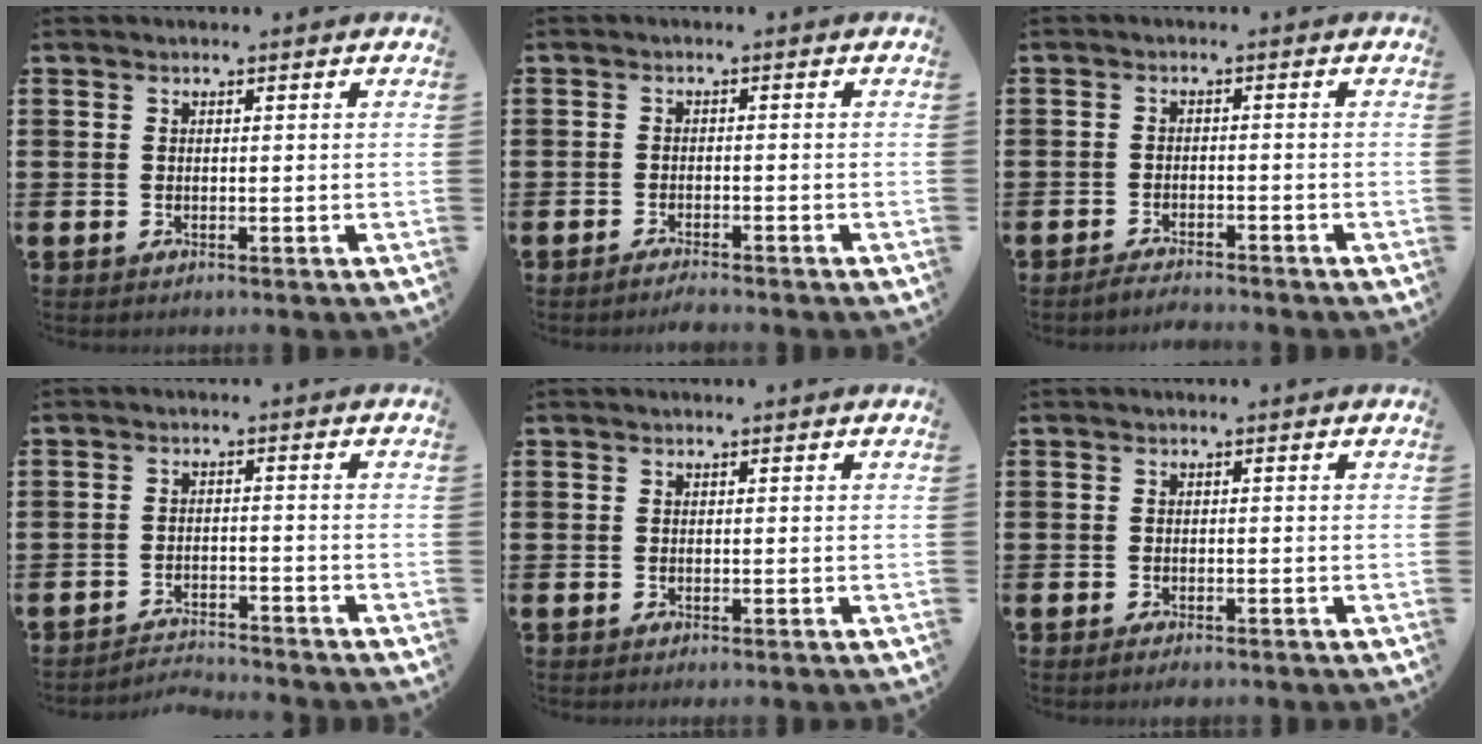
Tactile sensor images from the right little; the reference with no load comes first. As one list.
[{"total": 1.7, "force": [-1.6, 0.0, 0.5], "torque": [-0.010, 0.002, -0.032]}, {"total": 2.0, "force": [-2.0, -0.1, 0.2], "torque": [-0.006, 0.003, -0.040]}, {"total": 2.8, "force": [-2.8, 0.0, -0.2], "torque": [-0.003, 0.001, -0.060]}, {"total": 0.0}, {"total": 0.9, "force": [-0.7, 0.2, 0.4], "torque": [-0.010, -0.003, -0.015]}]